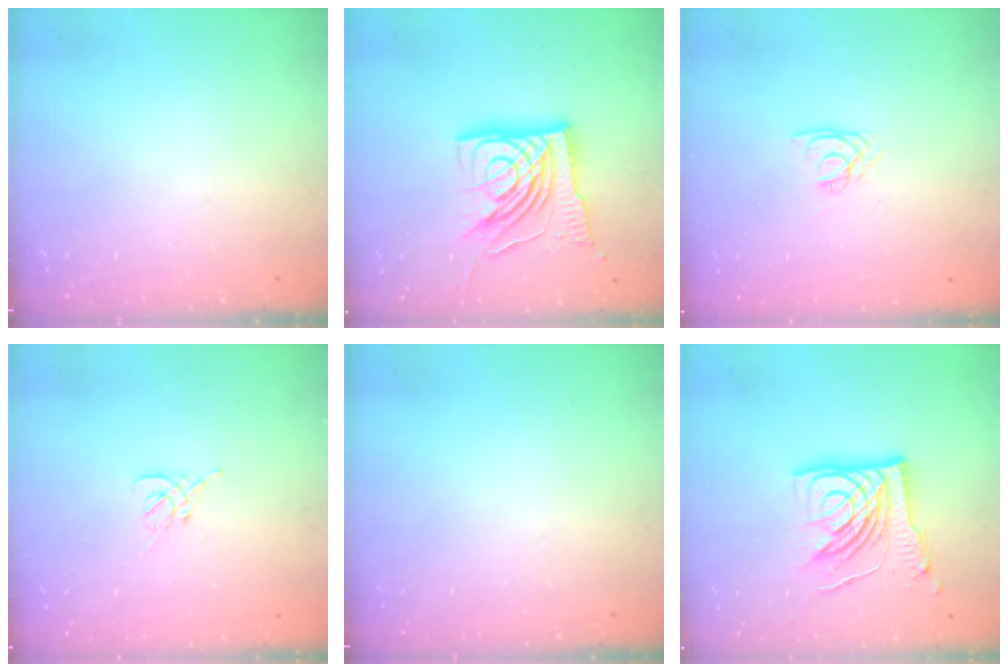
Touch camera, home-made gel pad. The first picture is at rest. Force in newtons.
{"total": 18.0, "press": 17.9, "slide": 1.8}
{"total": 2.2, "press": 2.2, "slide": 0.3}
{"total": 1.2, "press": 1.1, "slide": 0.5}
{"total": 0.0}
{"total": 15.7, "press": 15.6, "slide": 1.8}